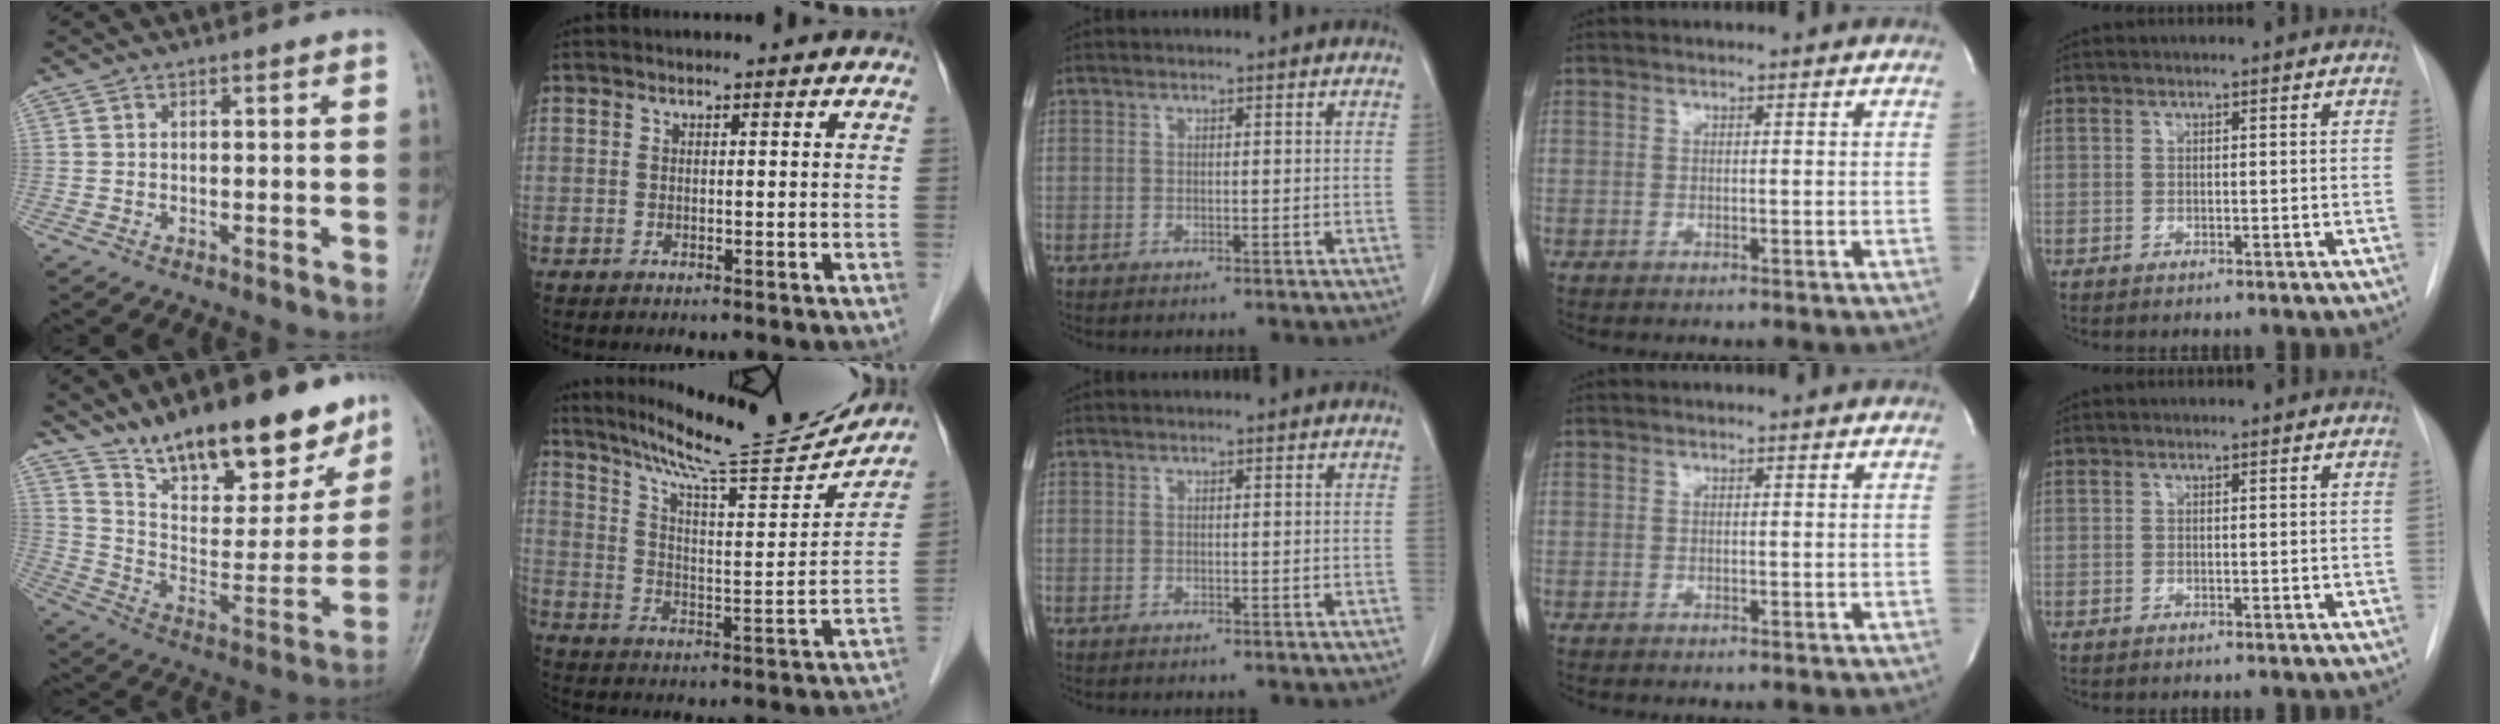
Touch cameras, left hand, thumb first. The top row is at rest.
{"thumb": {"total": 22.5, "force": [16.7, 8.6, 12.3], "torque": [-0.142, -0.086, 0.273]}, "index": {"total": 19.1, "force": [17.7, 0.3, 7.3], "torque": [-0.124, -0.037, 0.261]}}